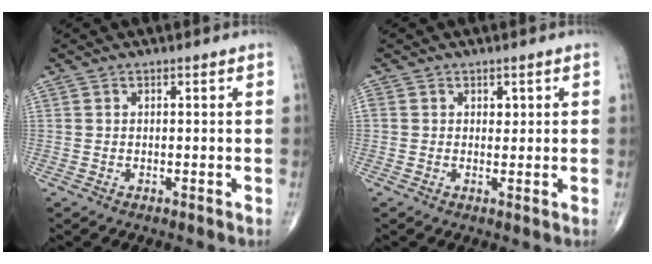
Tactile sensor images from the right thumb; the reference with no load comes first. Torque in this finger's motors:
{"motor_torque": [-0.13, 0.72, 0.52, 0.18, 0.01]}